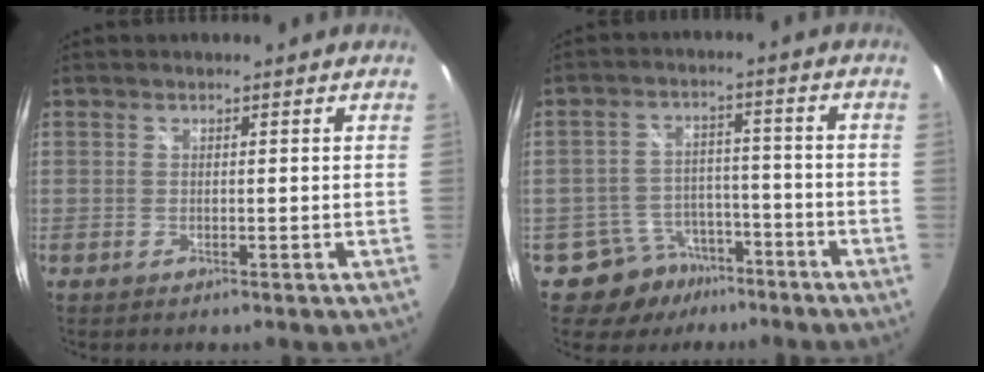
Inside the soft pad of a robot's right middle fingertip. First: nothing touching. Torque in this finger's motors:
{"motor_torque": [0.35, -0.44, -0.06, 0.00]}